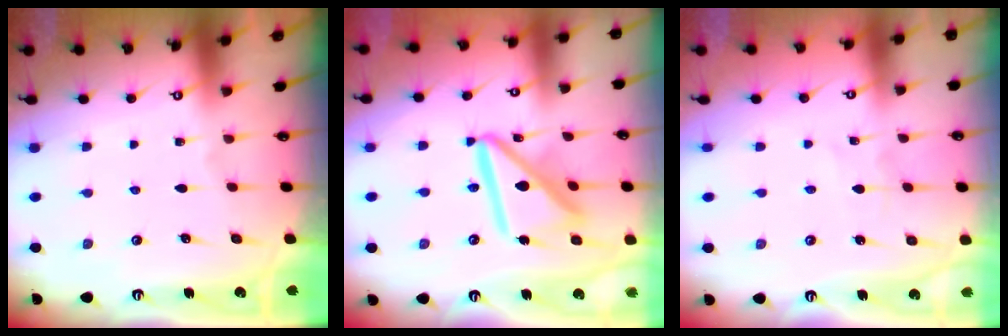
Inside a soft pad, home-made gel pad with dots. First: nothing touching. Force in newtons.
{"total": 17.6, "press": 17.4, "slide": 2.0}
{"total": 0.7, "press": 0.7, "slide": 0.0}